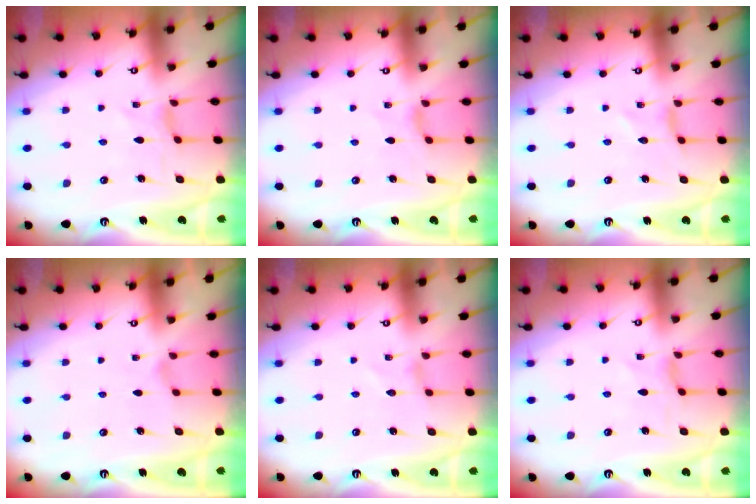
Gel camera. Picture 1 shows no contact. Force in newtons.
{"total": 0.8, "press": 0.7, "slide": 0.4}
{"total": 0.0}
{"total": 0.0}
{"total": 0.0}
{"total": 0.6, "press": 0.6, "slide": 0.2}